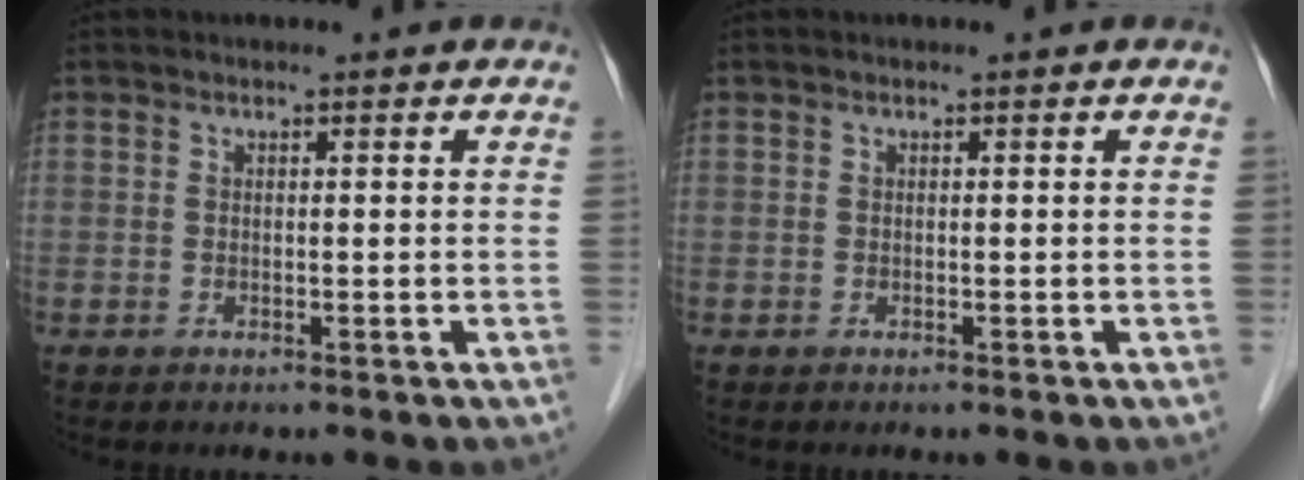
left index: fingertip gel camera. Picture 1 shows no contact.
{"total": 0.0}